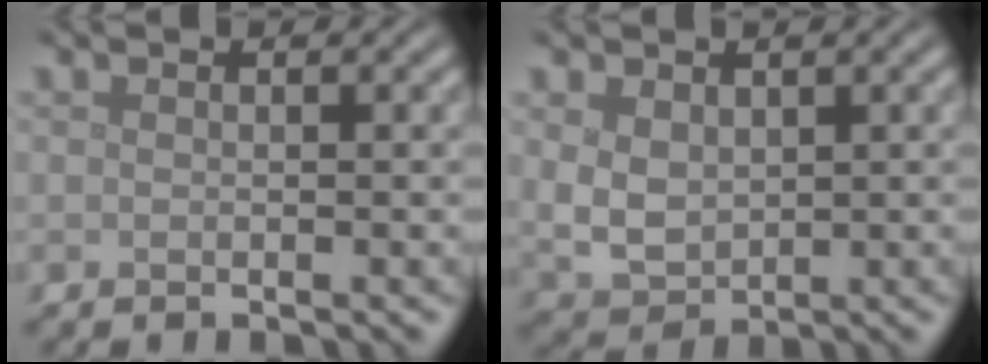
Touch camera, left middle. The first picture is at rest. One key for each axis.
{"total": 3.4, "fx": 0.6, "fy": 2.5, "fz": 2.2, "tx": -0.054, "ty": -0.005, "tz": 0.018}